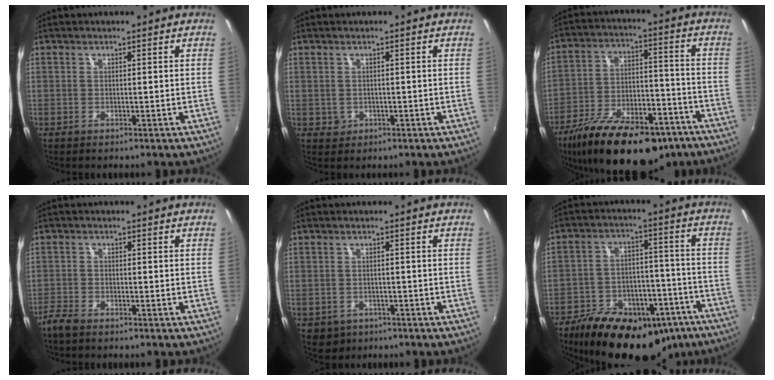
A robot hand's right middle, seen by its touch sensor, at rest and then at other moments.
{"total": 2.1, "force": [-0.1, 2.0, 0.6], "torque": [-0.009, 0.000, 0.002]}
{"total": 24.2, "force": [-16.7, 10.8, 13.8], "torque": [-0.253, -0.005, -0.243]}
{"total": 3.5, "force": [-3.0, 0.9, 1.6], "torque": [-0.049, -0.006, -0.062]}
{"total": 4.7, "force": [-2.0, 4.0, 1.6], "torque": [-0.040, -0.005, -0.022]}
{"total": 25.9, "force": [-17.6, 13.5, 13.4], "torque": [-0.244, 0.018, -0.229]}